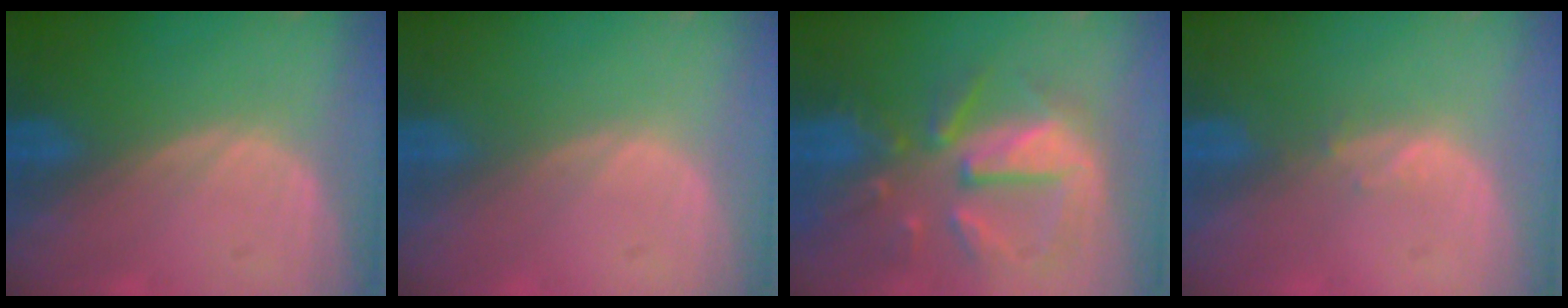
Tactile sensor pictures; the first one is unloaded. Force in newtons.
{"total": 0.0}
{"total": 10.2, "press": 9.3, "slide": 4.2}
{"total": 1.1, "press": 1.0, "slide": 0.4}